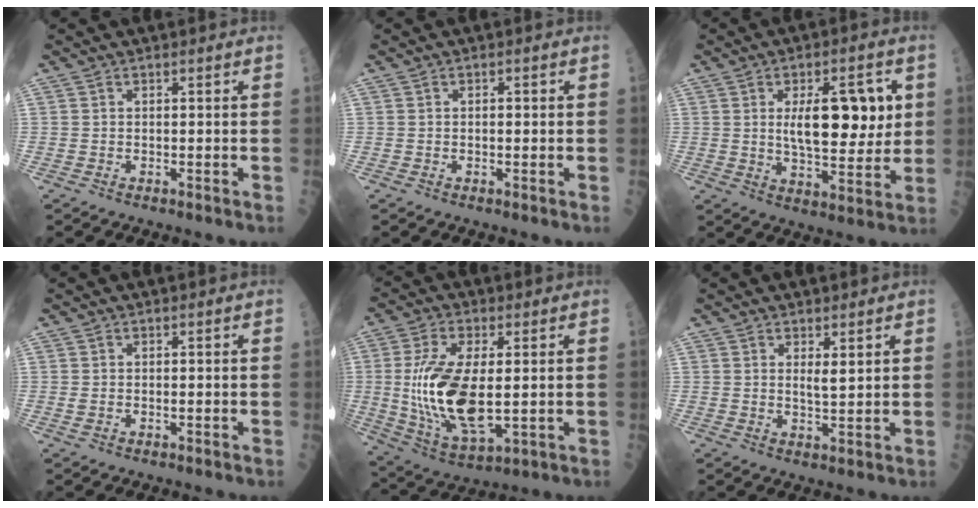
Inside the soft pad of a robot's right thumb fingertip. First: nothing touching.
{"total": 0.6, "force": [0.0, 0.2, 0.5], "torque": [-0.007, 0.000, 0.000]}
{"total": 14.2, "force": [2.9, 5.9, 12.6], "torque": [-0.160, -0.014, 0.049]}
{"total": 0.8, "force": [0.0, 0.4, 0.7], "torque": [-0.015, 0.002, 0.001]}
{"total": 17.1, "force": [0.1, 7.2, 15.5], "torque": [-0.315, -0.019, 0.015]}
{"total": 2.3, "force": [1.2, 0.7, 1.9], "torque": [-0.029, -0.012, 0.023]}